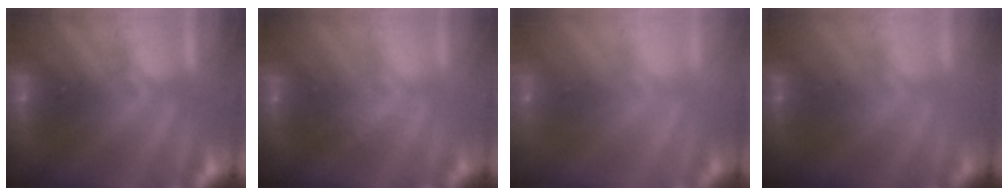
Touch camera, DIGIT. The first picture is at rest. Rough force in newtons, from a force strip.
{"total": 2.7}
{"total": 9.6}
{"total": 1.2}